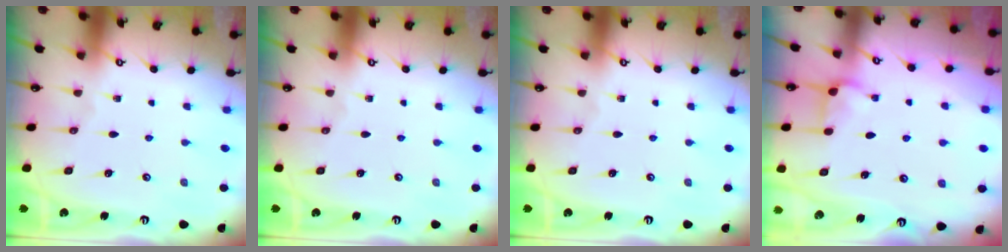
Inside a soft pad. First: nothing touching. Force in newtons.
{"total": 0.0}
{"total": 0.0}
{"total": 2.9, "press": 2.8, "slide": 0.6}